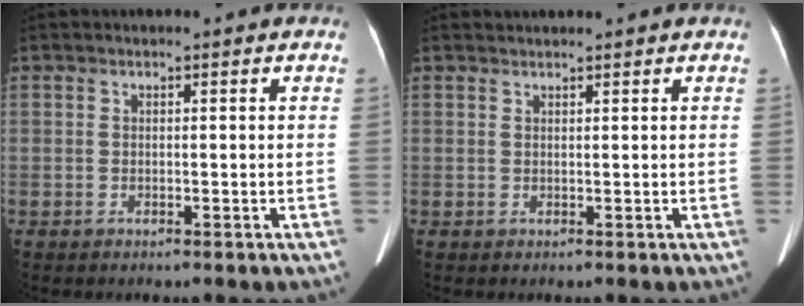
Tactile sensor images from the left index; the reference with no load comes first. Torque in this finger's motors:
{"motor_torque": [0.20, 0.07, -0.01, -0.01]}